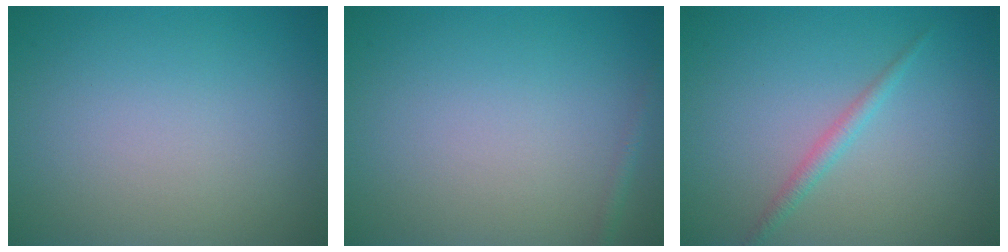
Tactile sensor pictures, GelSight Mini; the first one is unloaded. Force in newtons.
{"total": 0.7, "press": 0.7, "slide": 0.0}
{"total": 1.4, "press": 1.4, "slide": 0.0}